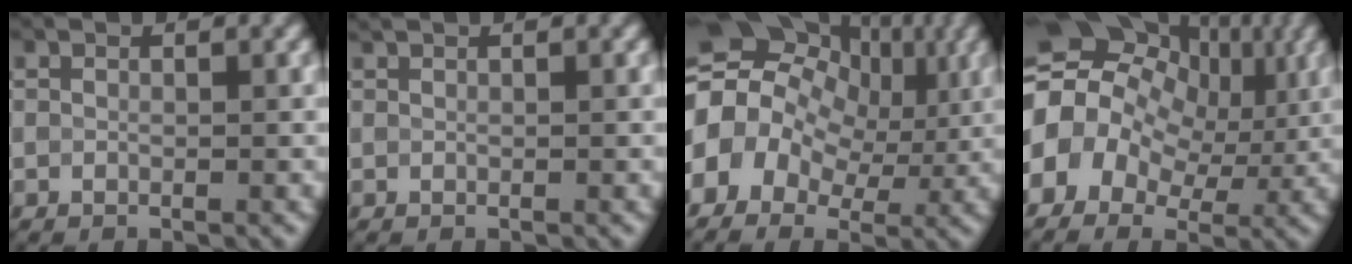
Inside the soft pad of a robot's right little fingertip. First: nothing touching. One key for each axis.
{"total": 0.0}
{"total": 13.7, "fx": 1.7, "fy": 10.7, "fz": 8.4, "tx": -0.145, "ty": 0.025, "tz": 0.012}
{"total": 15.3, "fx": 2.1, "fy": 12.1, "fz": 9.2, "tx": -0.165, "ty": 0.027, "tz": 0.020}